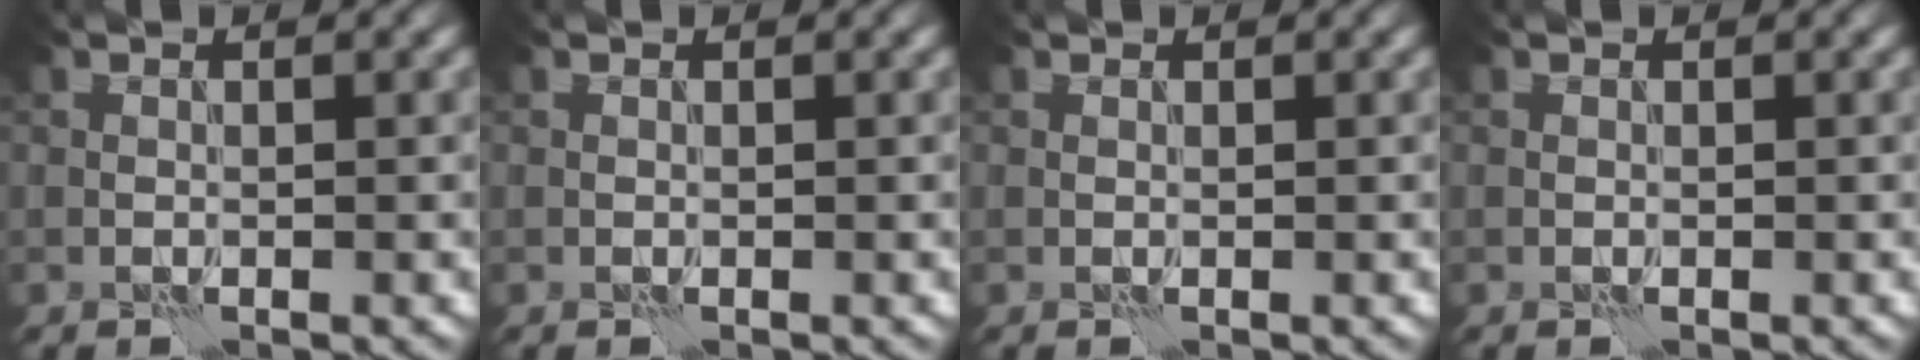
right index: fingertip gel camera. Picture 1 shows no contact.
{"total": 0.0}
{"total": 0.0}
{"total": 0.0}